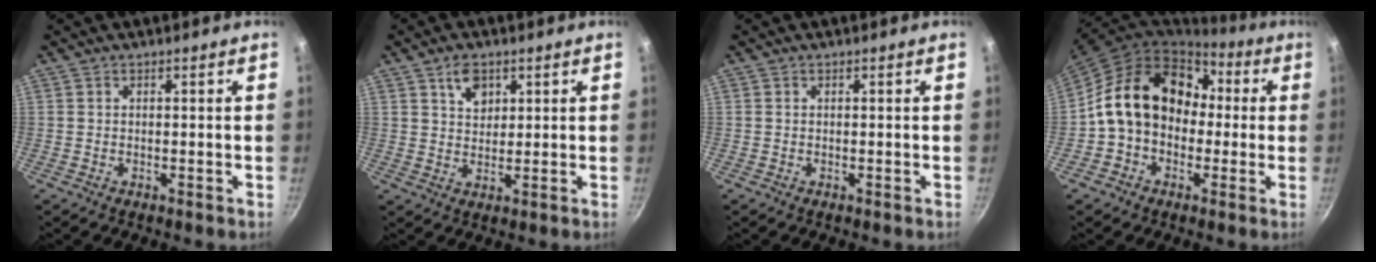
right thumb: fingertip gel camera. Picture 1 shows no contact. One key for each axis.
{"total": 4.7, "fx": 2.4, "fy": 3.0, "fz": 2.7, "tx": -0.029, "ty": -0.011, "tz": 0.041}
{"total": 0.0}
{"total": 17.5, "fx": 0.9, "fy": 13.8, "fz": 10.8, "tx": -0.149, "ty": 0.057, "tz": 0.005}